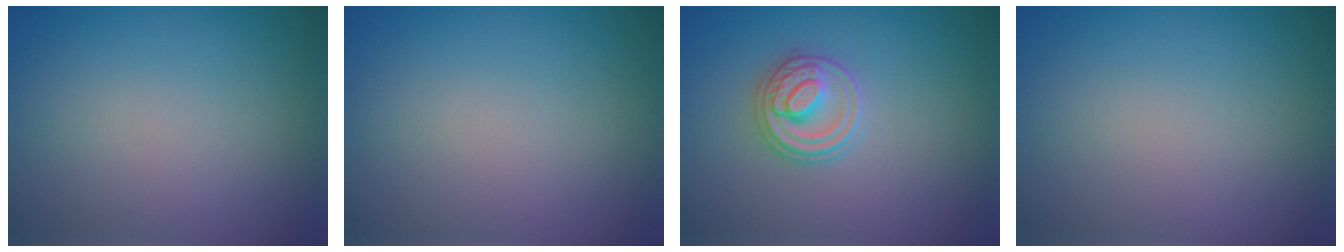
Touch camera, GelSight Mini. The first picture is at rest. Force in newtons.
{"total": 0.0}
{"total": 2.8, "press": 2.7, "slide": 0.6}
{"total": 0.0}